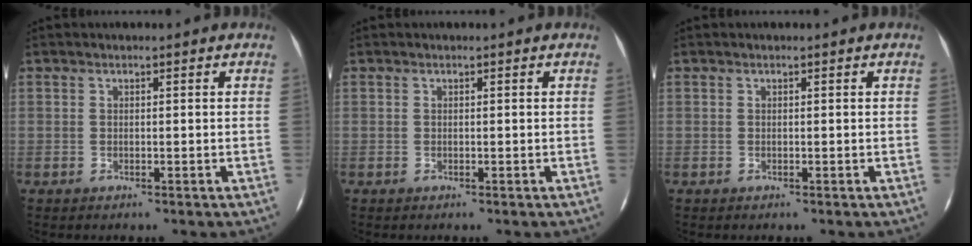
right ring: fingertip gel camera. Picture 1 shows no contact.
{"total": 0.0}
{"total": 0.0}